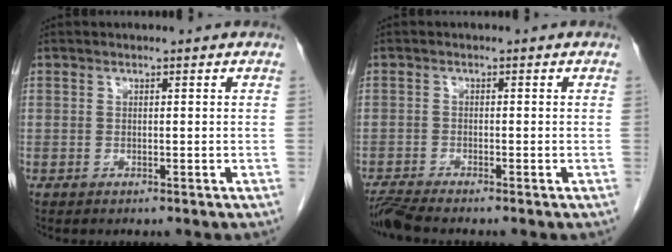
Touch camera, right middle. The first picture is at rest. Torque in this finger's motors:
{"motor_torque": [-0.07, -0.12, 0.00, 0.00]}